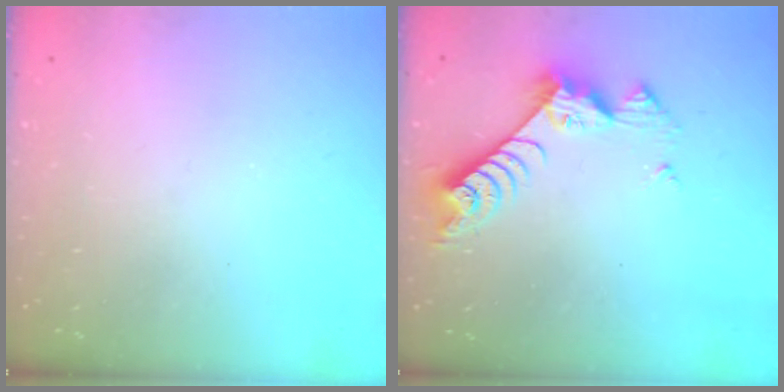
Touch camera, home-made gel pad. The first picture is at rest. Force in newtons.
{"total": 7.6, "press": 7.6, "slide": 0.4}